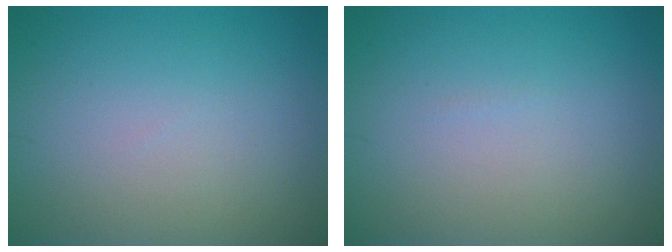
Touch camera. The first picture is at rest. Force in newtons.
{"total": 0.0}